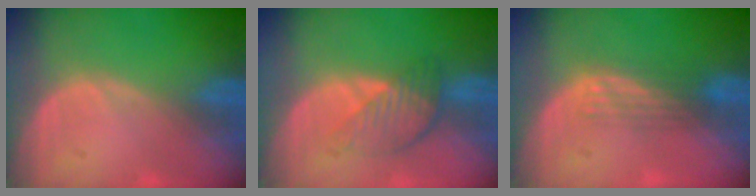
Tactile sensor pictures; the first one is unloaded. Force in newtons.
{"total": 4.6, "press": 4.2, "slide": 2.0}
{"total": 2.9, "press": 2.6, "slide": 1.3}